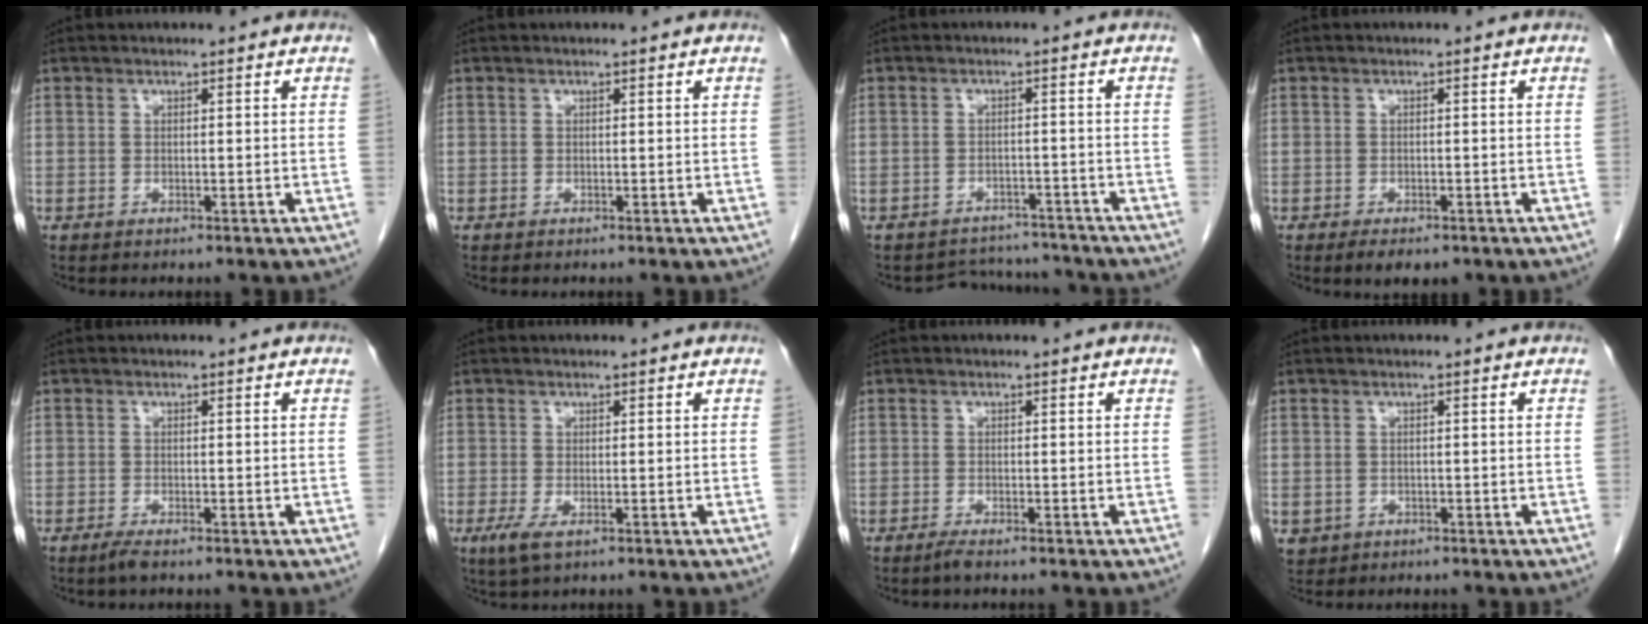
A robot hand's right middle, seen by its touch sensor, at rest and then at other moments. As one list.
[{"total": 0.0}, {"total": 5.8, "force": [-5.5, 1.7, -1.0], "torque": [0.015, 0.020, -0.072]}, {"total": 3.5, "force": [-2.4, 1.6, 2.0], "torque": [-0.027, -0.004, -0.029]}, {"total": 1.4, "force": [-1.0, 0.0, 0.9], "torque": [-0.027, -0.005, -0.022]}, {"total": 2.6, "force": [-1.1, 0.7, 2.2], "torque": [-0.049, -0.009, -0.018]}, {"total": 1.1, "force": [-0.8, -0.1, 0.7], "torque": [-0.018, -0.003, -0.018]}, {"total": 2.4, "force": [-0.9, 2.1, 0.5], "torque": [-0.005, 0.002, -0.007]}]